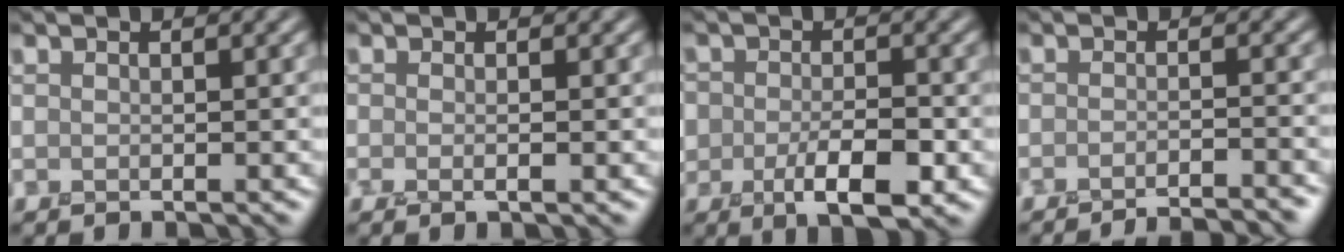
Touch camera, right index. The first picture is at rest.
{"total": 0.6, "force": [0.3, 0.1, 0.6], "torque": [-0.009, 0.000, -0.001]}
{"total": 5.1, "force": [-1.5, 3.3, 3.5], "torque": [-0.056, -0.006, -0.027]}
{"total": 4.6, "force": [-4.2, 0.6, 1.5], "torque": [0.001, 0.004, -0.060]}